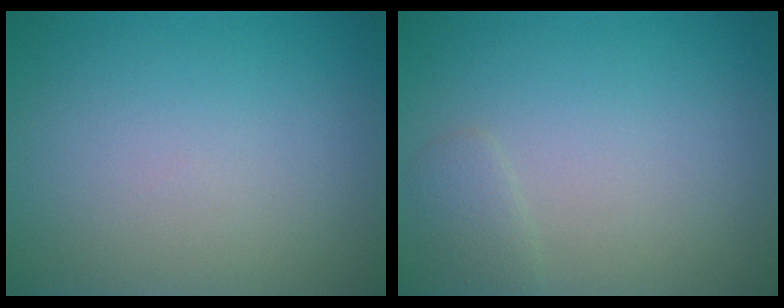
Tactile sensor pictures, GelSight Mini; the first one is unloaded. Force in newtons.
{"total": 1.1, "press": 1.1, "slide": 0.1}